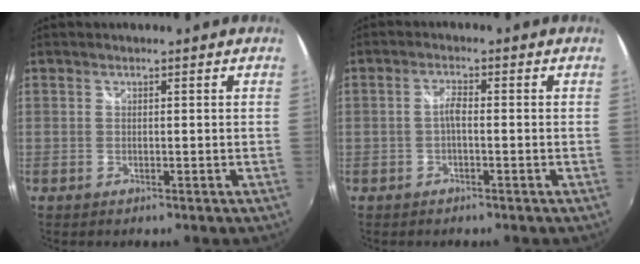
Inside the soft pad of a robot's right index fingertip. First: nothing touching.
{"total": 2.0, "force": [-0.6, 0.5, 1.8], "torque": [-0.038, 0.006, -0.014]}